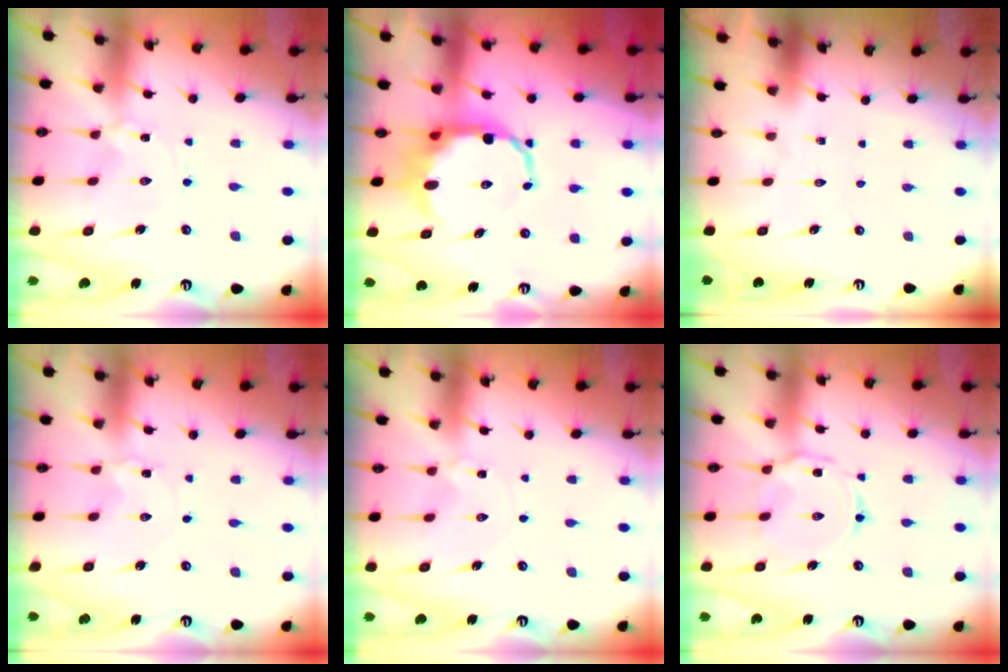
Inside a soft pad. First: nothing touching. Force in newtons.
{"total": 10.3, "press": 9.9, "slide": 2.9}
{"total": 0.0}
{"total": 0.0}
{"total": 1.3, "press": 1.3, "slide": 0.2}
{"total": 6.7, "press": 6.7, "slide": 0.5}